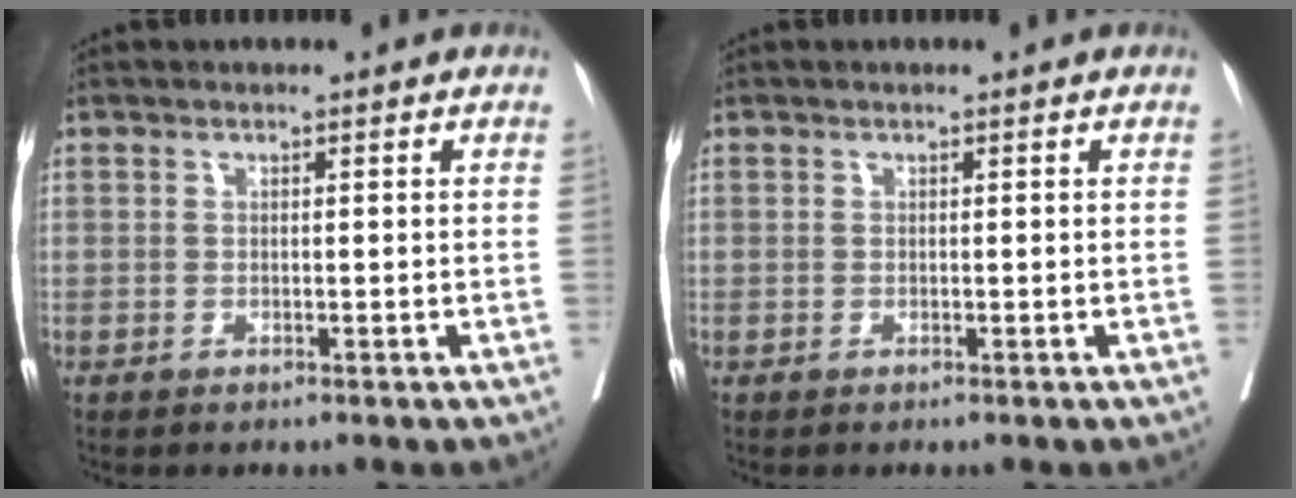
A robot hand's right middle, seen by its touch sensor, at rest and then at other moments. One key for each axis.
{"total": 0.0}